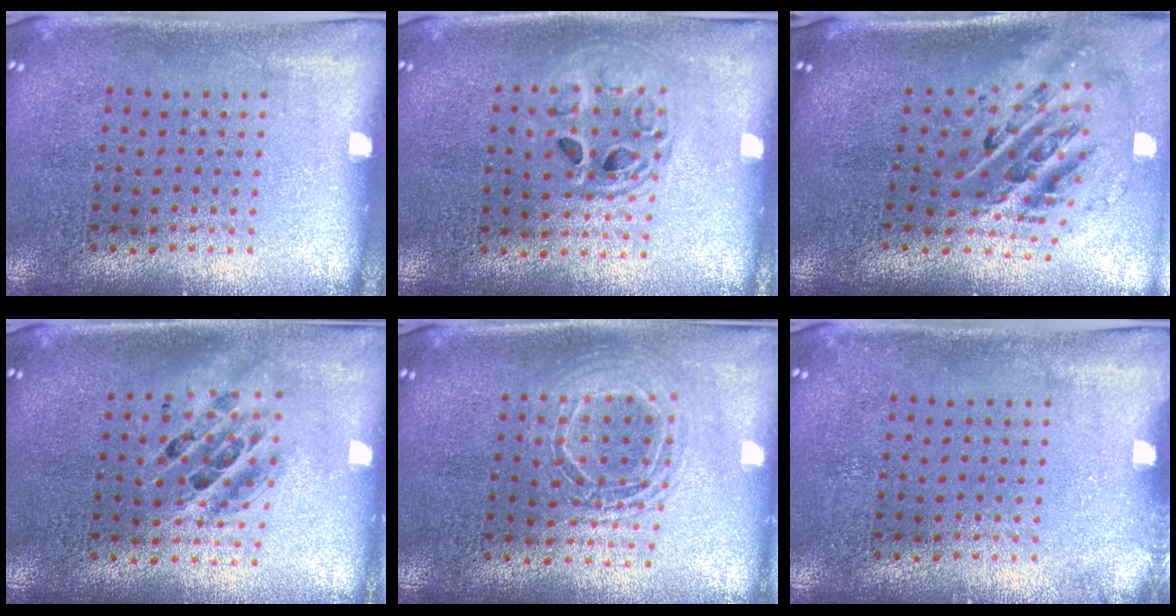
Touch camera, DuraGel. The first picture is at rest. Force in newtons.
{"total": 1.5, "press": 1.3, "slide": 0.7}
{"total": 2.4, "press": 1.6, "slide": 1.7}
{"total": 1.5, "press": 1.3, "slide": 0.8}
{"total": 1.6, "press": 1.3, "slide": 0.8}
{"total": 0.6, "press": 0.6, "slide": 0.1}